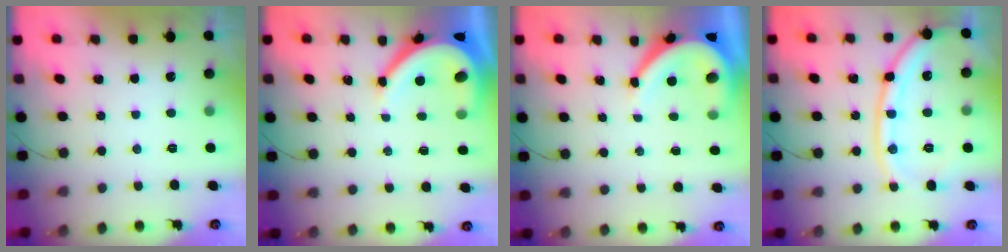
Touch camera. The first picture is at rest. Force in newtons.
{"total": 8.8, "press": 8.7, "slide": 1.4}
{"total": 9.9, "press": 9.8, "slide": 1.1}
{"total": 16.1, "press": 16.0, "slide": 1.9}